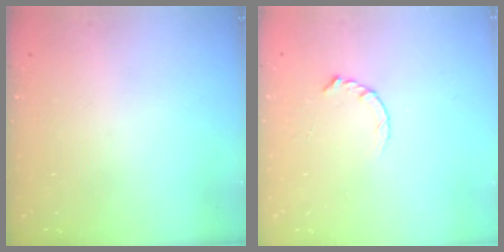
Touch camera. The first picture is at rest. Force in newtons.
{"total": 2.8, "press": 2.8, "slide": 0.4}